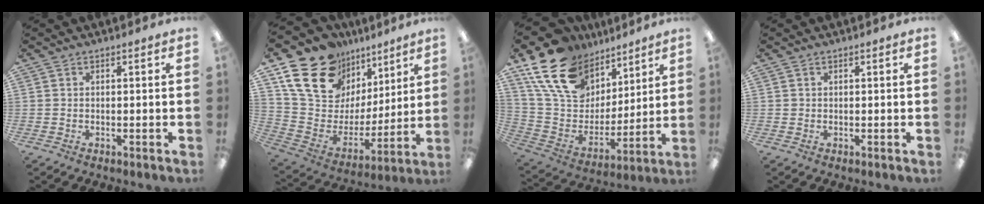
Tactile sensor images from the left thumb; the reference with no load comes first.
{"total": 20.5, "force": [12.5, 13.8, 8.4], "torque": [-0.156, -0.068, 0.240]}
{"total": 20.8, "force": [12.7, 13.4, 9.5], "torque": [-0.192, -0.058, 0.243]}
{"total": 0.7, "force": [0.4, 0.6, 0.0], "torque": [-0.001, 0.004, 0.006]}